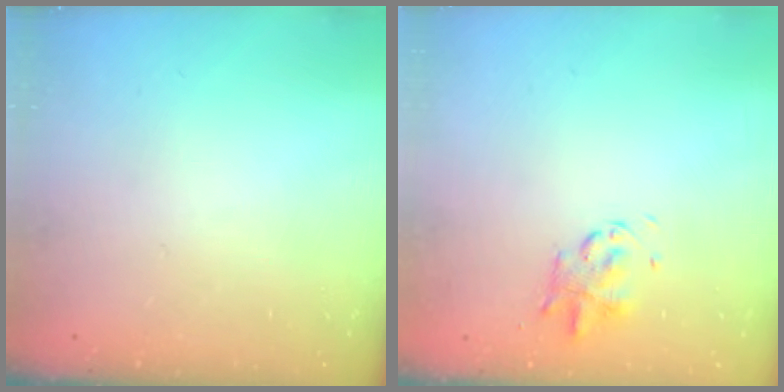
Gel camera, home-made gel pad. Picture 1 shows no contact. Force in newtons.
{"total": 2.8, "press": 2.8, "slide": 0.6}